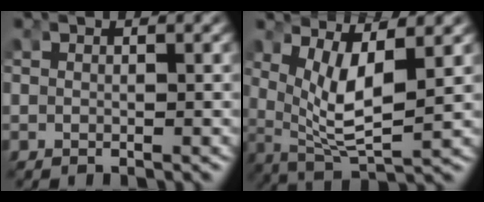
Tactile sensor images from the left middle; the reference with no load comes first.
{"total": 7.8, "force": [1.6, 4.2, 6.4], "torque": [-0.132, -0.021, 0.036]}